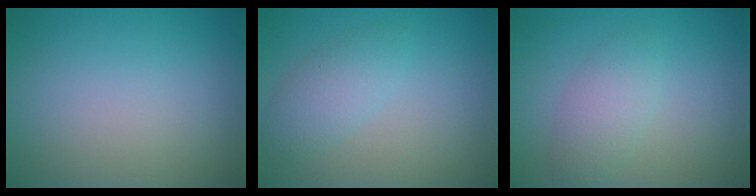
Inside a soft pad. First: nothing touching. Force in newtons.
{"total": 2.5, "press": 2.5, "slide": 0.1}
{"total": 2.6, "press": 2.6, "slide": 0.1}